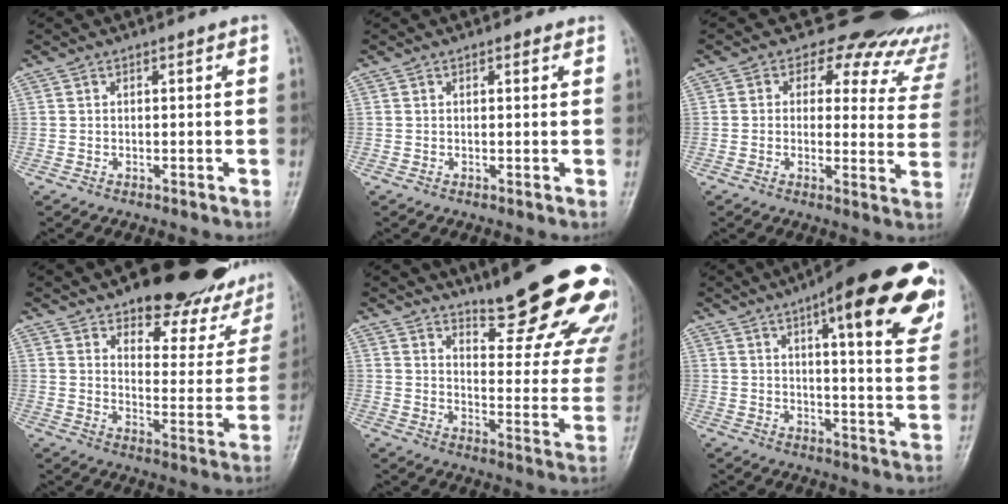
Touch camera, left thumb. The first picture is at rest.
{"total": 0.9, "force": [0.6, 0.6, 0.4], "torque": [0.000, -0.003, 0.003]}
{"total": 19.2, "force": [15.3, 9.3, 7.0], "torque": [-0.040, -0.071, 0.156]}
{"total": 23.0, "force": [17.3, 9.1, 12.0], "torque": [-0.110, -0.088, 0.219]}
{"total": 23.6, "force": [17.2, 6.0, 15.1], "torque": [-0.158, -0.109, 0.221]}
{"total": 23.1, "force": [12.4, 6.1, 18.5], "torque": [-0.216, -0.033, 0.151]}